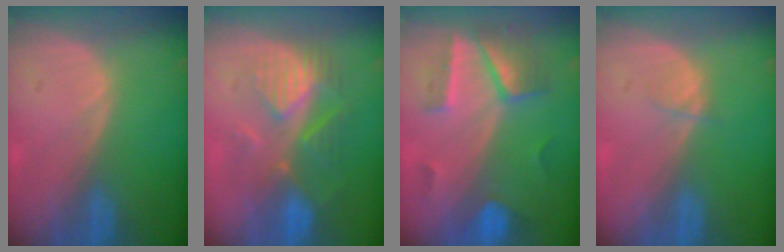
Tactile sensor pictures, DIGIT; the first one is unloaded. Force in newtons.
{"total": 8.6, "press": 8.1, "slide": 3.1}
{"total": 6.9, "press": 6.9, "slide": 0.7}
{"total": 1.2, "press": 1.2, "slide": 0.2}